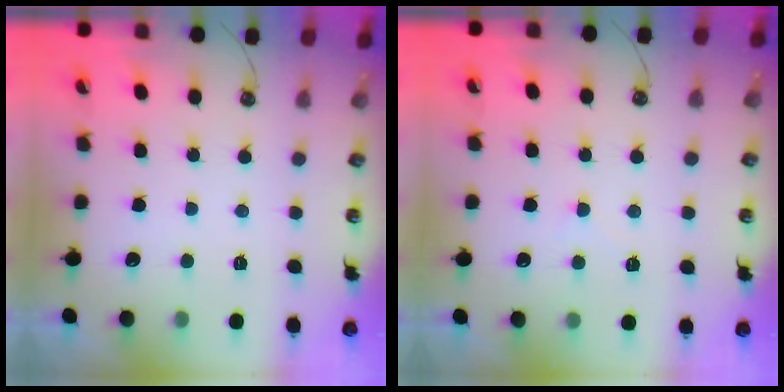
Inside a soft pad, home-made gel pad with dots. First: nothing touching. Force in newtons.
{"total": 4.0, "press": 4.0, "slide": 0.3}